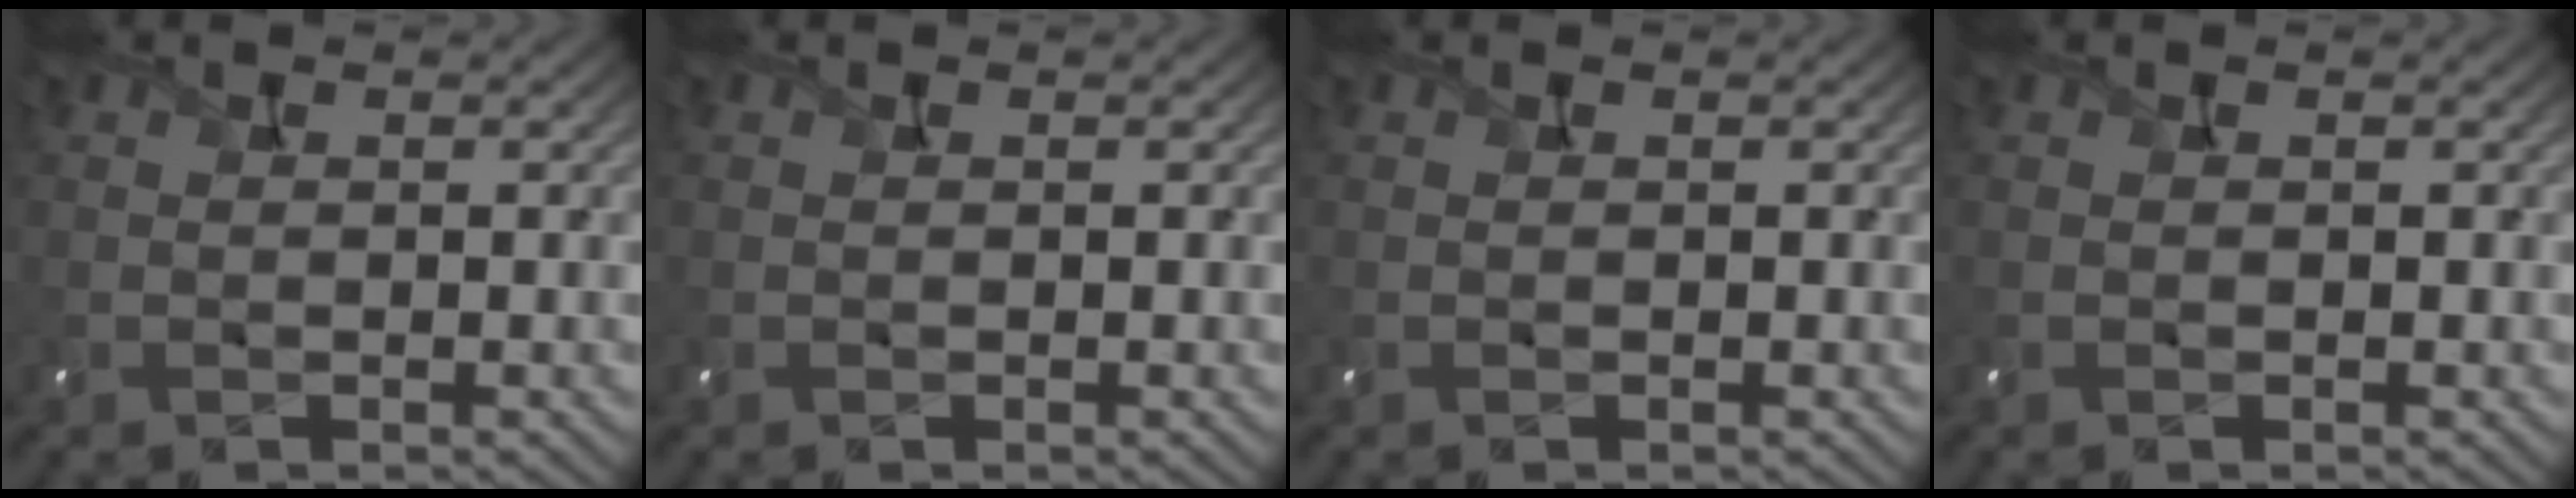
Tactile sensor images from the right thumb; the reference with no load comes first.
{"total": 0.0}
{"total": 0.0}
{"total": 0.0}